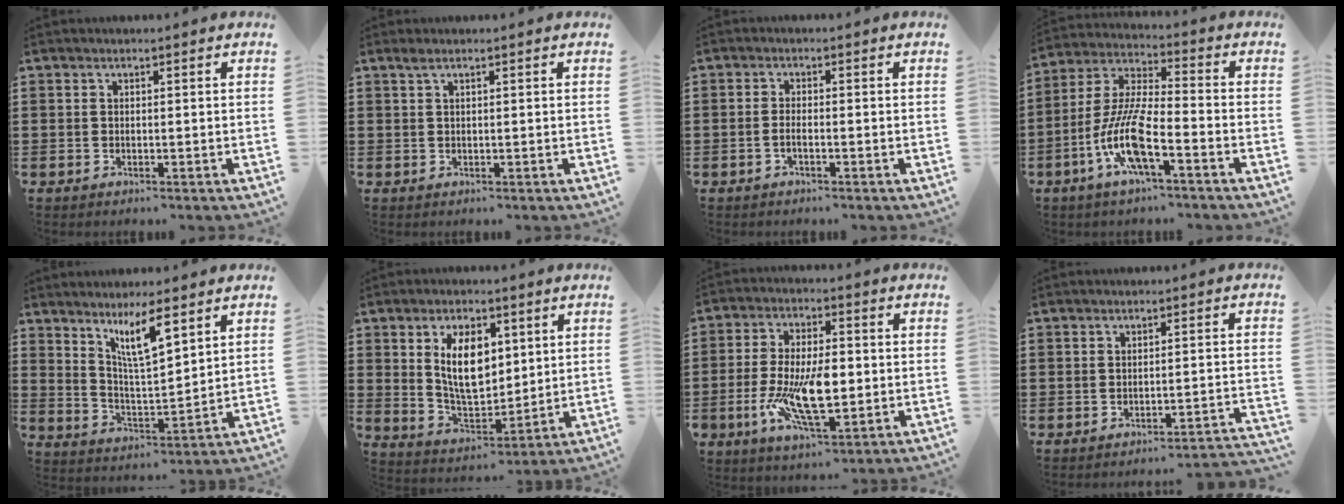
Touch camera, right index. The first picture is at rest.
{"total": 0.8, "force": [0.4, 0.1, 0.7], "torque": [-0.014, 0.003, 0.007]}
{"total": 1.5, "force": [-0.7, 0.1, 1.3], "torque": [-0.027, -0.005, -0.011]}
{"total": 10.7, "force": [-5.0, 1.9, 9.2], "torque": [-0.215, -0.016, -0.099]}
{"total": 7.6, "force": [5.0, 1.4, 5.5], "torque": [-0.113, -0.010, 0.084]}
{"total": 9.7, "force": [2.9, 5.3, 7.6], "torque": [-0.143, 0.005, 0.047]}
{"total": 11.6, "force": [-2.1, 4.7, 10.5], "torque": [-0.221, -0.016, -0.034]}
{"total": 2.5, "force": [-2.3, -0.3, 0.9], "torque": [-0.019, -0.005, -0.050]}